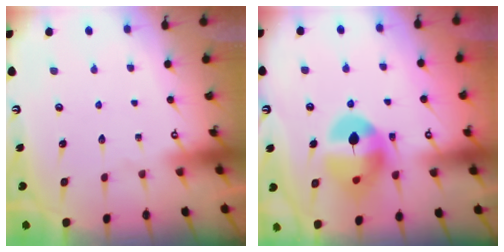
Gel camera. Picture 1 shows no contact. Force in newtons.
{"total": 12.8, "press": 12.6, "slide": 1.9}